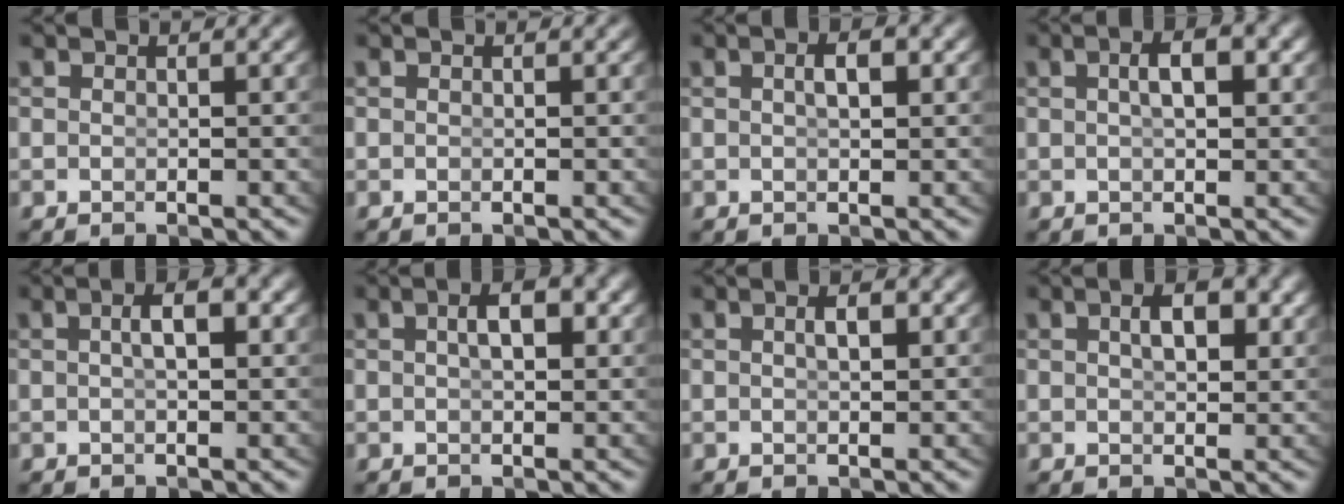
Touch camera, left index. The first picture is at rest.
{"total": 0.0}
{"total": 1.6, "force": [0.1, 0.3, 1.6], "torque": [-0.016, -0.001, 0.005]}
{"total": 2.7, "force": [0.4, 0.6, 2.6], "torque": [-0.031, 0.003, 0.008]}
{"total": 2.3, "force": [0.2, 0.4, 2.3], "torque": [-0.027, 0.002, 0.005]}
{"total": 2.7, "force": [0.5, 0.8, 2.5], "torque": [-0.027, 0.002, 0.008]}
{"total": 1.3, "force": [0.1, 0.1, 1.3], "torque": [-0.012, -0.003, 0.006]}
{"total": 2.5, "force": [0.6, 0.7, 2.3], "torque": [-0.025, -0.003, 0.015]}